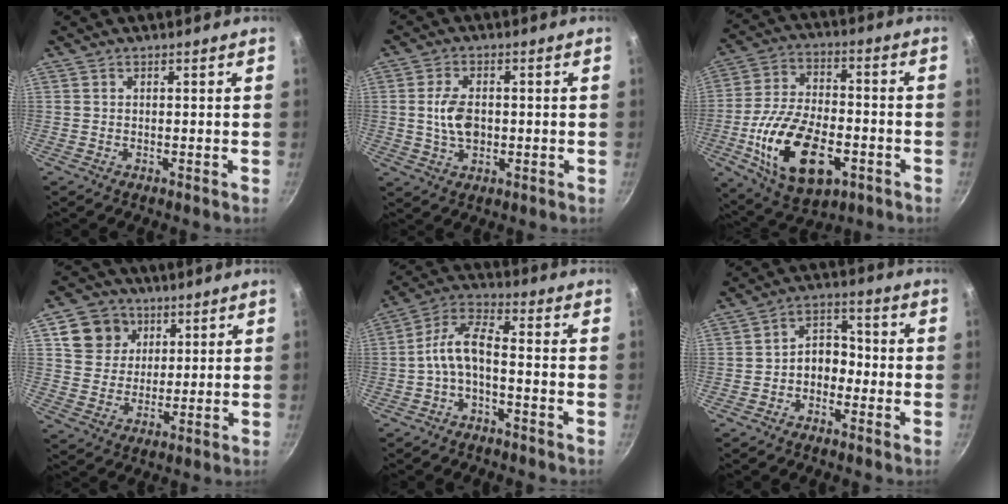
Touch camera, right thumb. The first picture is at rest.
{"total": 6.8, "force": [-0.1, 4.3, 5.3], "torque": [-0.090, 0.005, -0.003]}
{"total": 20.1, "force": [-6.5, 11.1, 15.4], "torque": [-0.273, 0.025, -0.105]}
{"total": 9.6, "force": [4.1, 8.2, 2.9], "torque": [-0.021, -0.005, 0.069]}
{"total": 7.6, "force": [-2.7, 3.1, 6.4], "torque": [-0.138, 0.042, -0.059]}
{"total": 6.4, "force": [-1.9, 4.7, 3.8], "torque": [-0.021, 0.036, -0.042]}